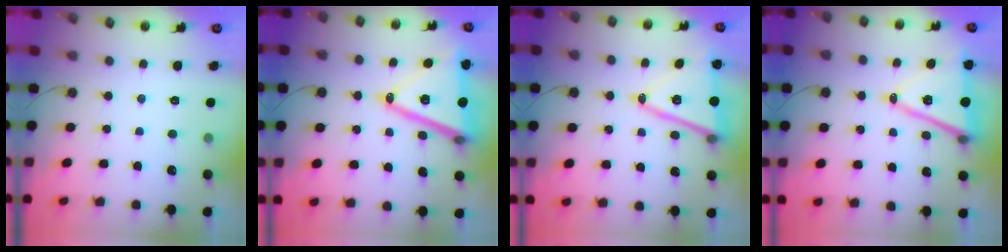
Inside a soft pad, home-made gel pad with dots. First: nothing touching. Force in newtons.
{"total": 19.8, "press": 19.4, "slide": 3.8}
{"total": 15.9, "press": 15.5, "slide": 3.7}
{"total": 14.3, "press": 13.8, "slide": 3.8}